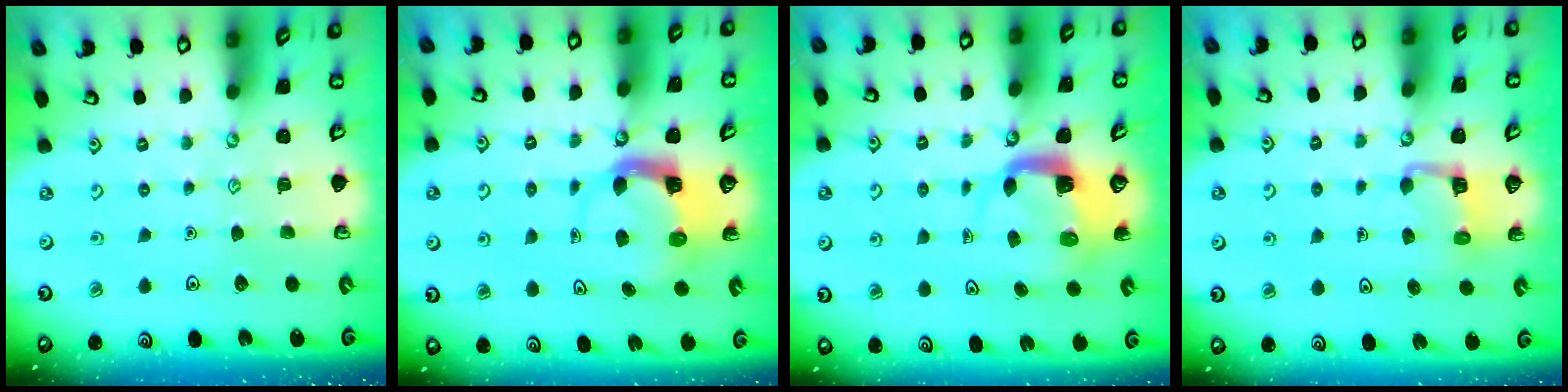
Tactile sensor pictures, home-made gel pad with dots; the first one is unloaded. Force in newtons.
{"total": 3.9, "press": 3.9, "slide": 0.6}
{"total": 4.0, "press": 3.9, "slide": 0.4}
{"total": 4.2, "press": 4.2, "slide": 0.3}